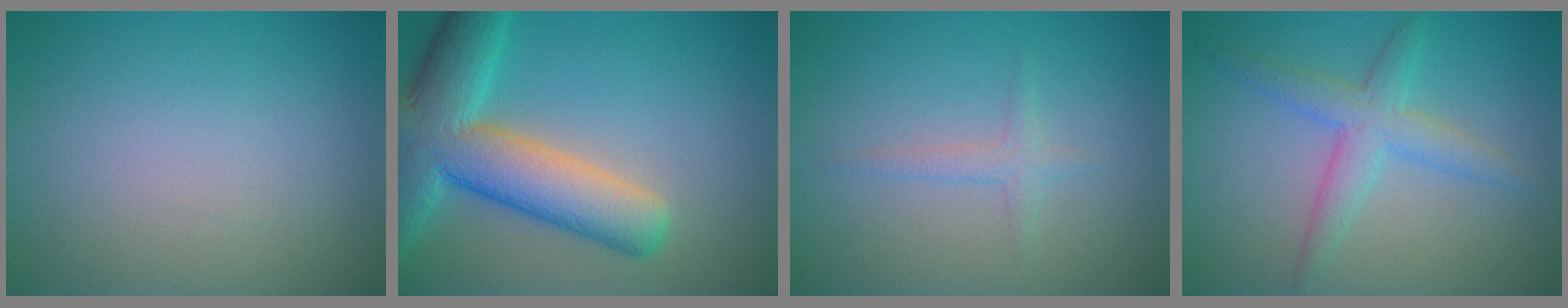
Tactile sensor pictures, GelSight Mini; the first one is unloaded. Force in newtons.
{"total": 10.2, "press": 10.2, "slide": 0.7}
{"total": 1.3, "press": 1.3, "slide": 0.1}
{"total": 3.5, "press": 3.5, "slide": 0.1}